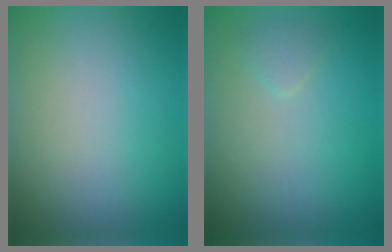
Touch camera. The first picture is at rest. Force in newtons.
{"total": 0.9, "press": 0.9, "slide": 0.0}